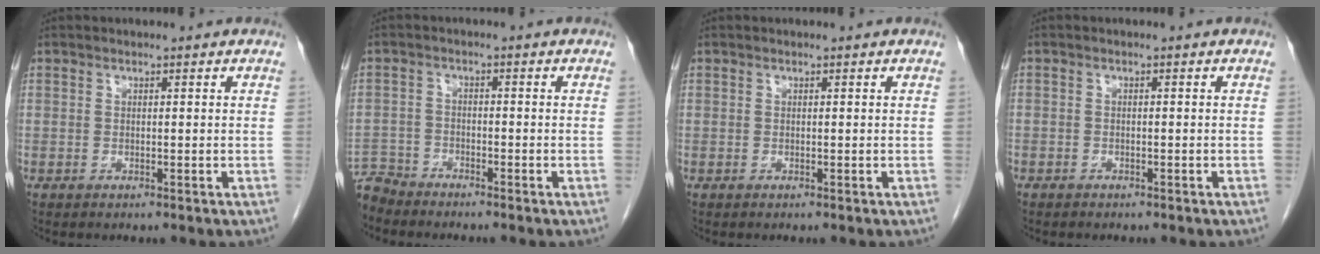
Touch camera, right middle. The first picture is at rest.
{"total": 4.3, "force": [-4.2, 0.7, -0.6], "torque": [0.017, -0.007, -0.082]}
{"total": 0.0}
{"total": 0.8, "force": [-0.6, 0.5, 0.1], "torque": [-0.001, 0.003, -0.010]}